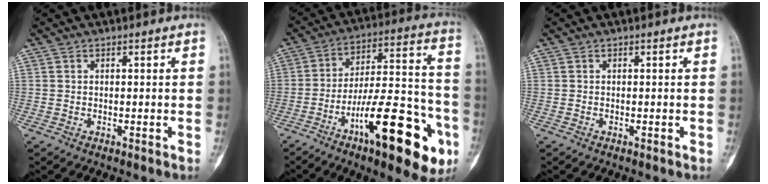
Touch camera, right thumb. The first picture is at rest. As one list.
[{"total": 24.5, "force": [-10.8, 7.7, 20.6], "torque": [-0.281, 0.058, -0.160]}, {"total": 0.0}]